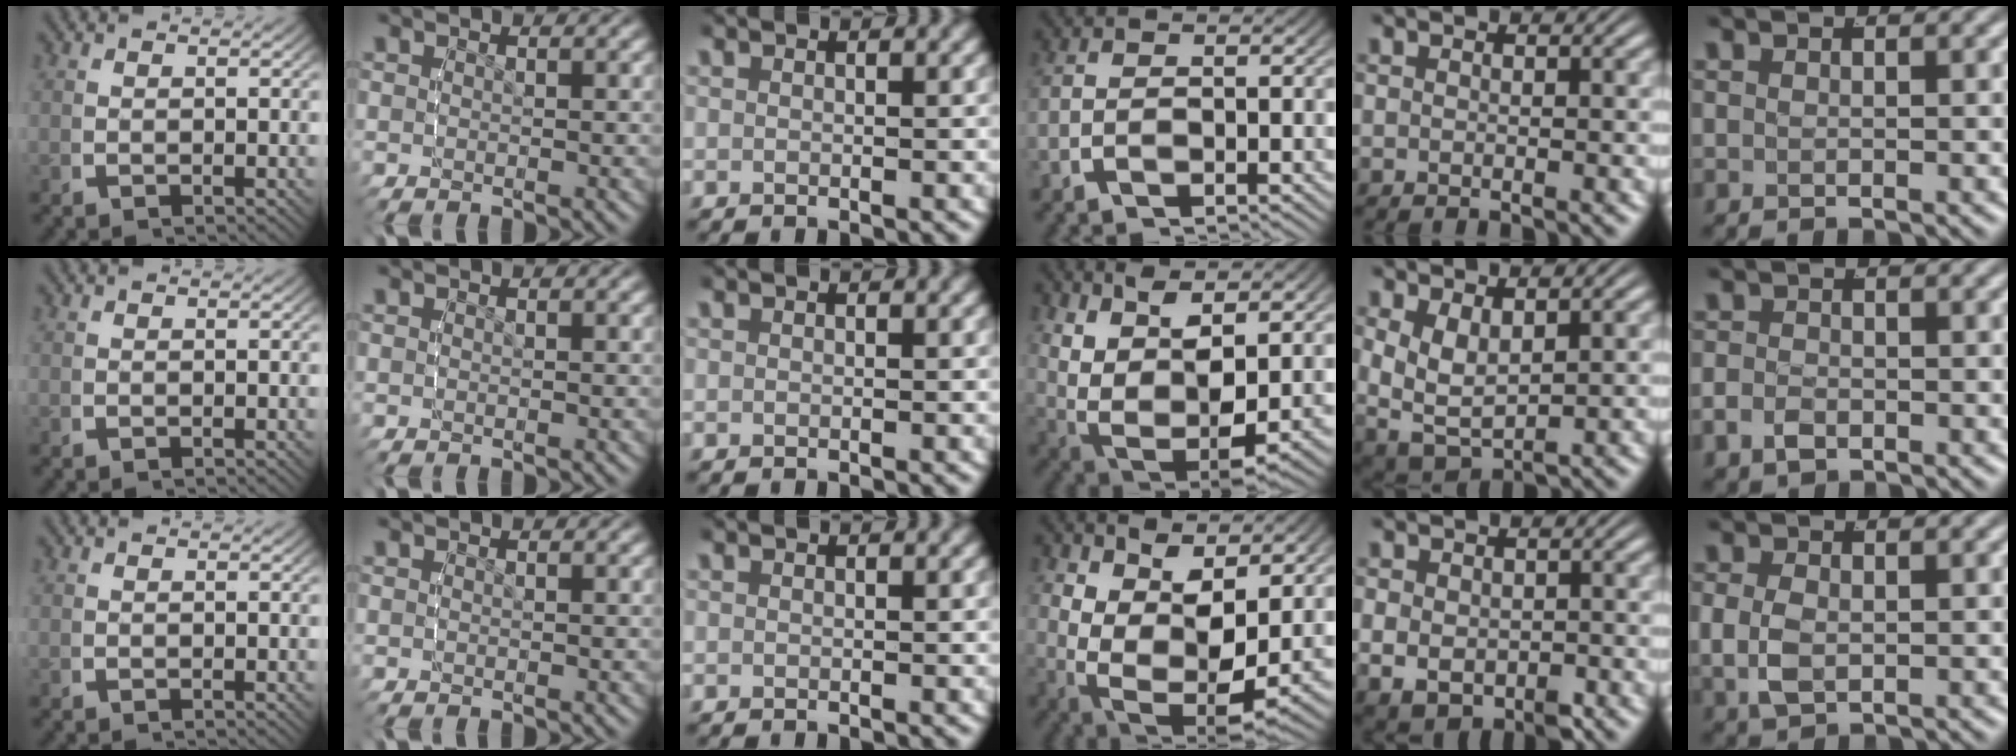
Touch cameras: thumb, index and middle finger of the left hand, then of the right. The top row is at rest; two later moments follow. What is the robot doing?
{"motion": "lift_and_place", "object": "air blower"}